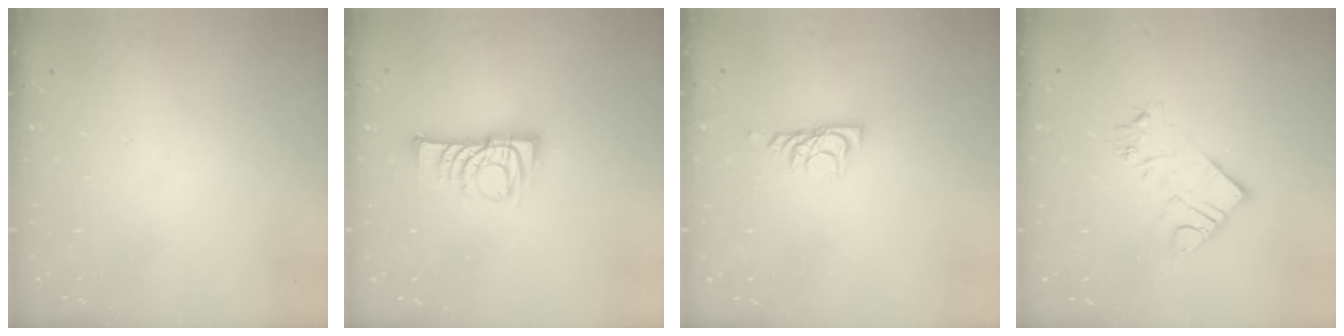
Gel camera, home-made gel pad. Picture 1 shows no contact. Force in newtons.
{"total": 10.2, "press": 10.1, "slide": 0.8}
{"total": 6.2, "press": 6.2, "slide": 0.7}
{"total": 10.5, "press": 10.5, "slide": 1.0}